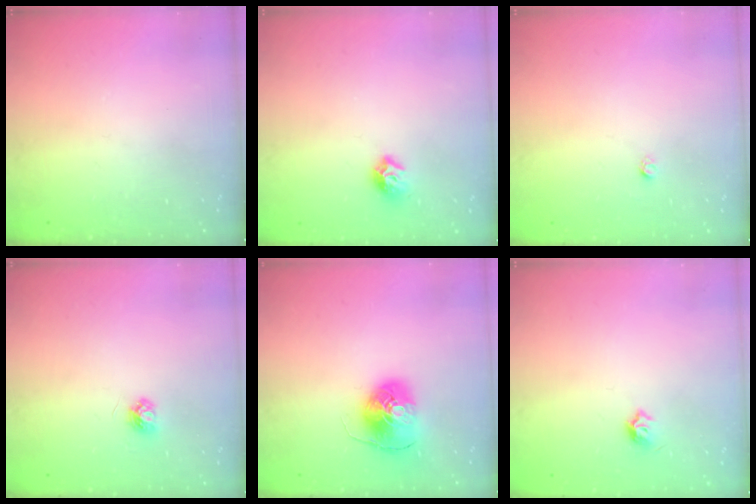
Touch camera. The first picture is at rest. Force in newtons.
{"total": 8.2, "press": 8.2, "slide": 0.7}
{"total": 1.6, "press": 1.5, "slide": 0.1}
{"total": 3.9, "press": 3.9, "slide": 0.4}
{"total": 8.1, "press": 8.1, "slide": 0.6}
{"total": 4.0, "press": 3.9, "slide": 0.7}